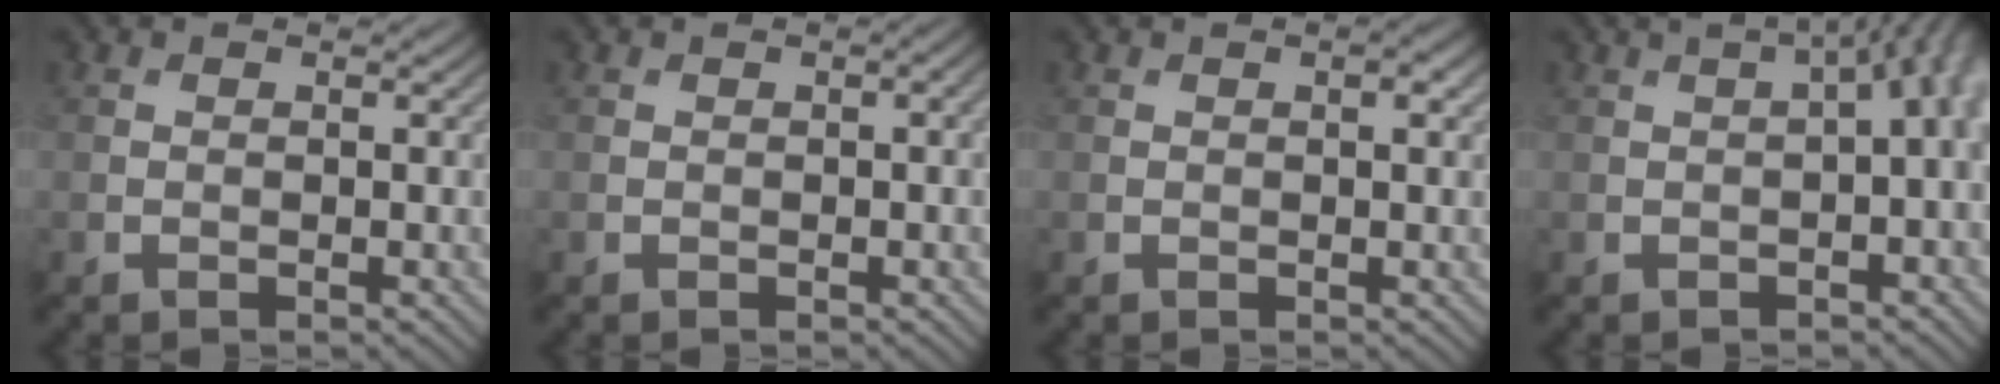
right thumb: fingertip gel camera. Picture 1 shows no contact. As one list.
[{"total": 1.0, "force": [0.1, 0.2, 1.0], "torque": [-0.015, 0.004, 0.002]}, {"total": 1.3, "force": [0.5, 0.3, 1.1], "torque": [-0.017, 0.002, 0.008]}, {"total": 6.1, "force": [0.5, 1.9, 5.7], "torque": [-0.065, 0.015, 0.010]}]